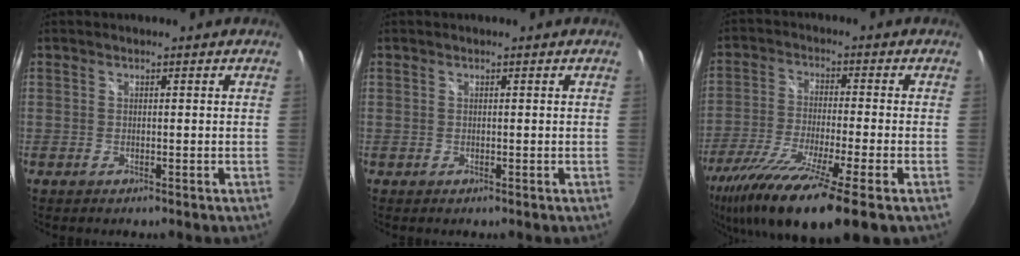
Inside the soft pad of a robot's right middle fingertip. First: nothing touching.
{"total": 0.0}
{"total": 18.4, "force": [-12.3, 1.7, 13.7], "torque": [-0.268, -0.068, -0.215]}